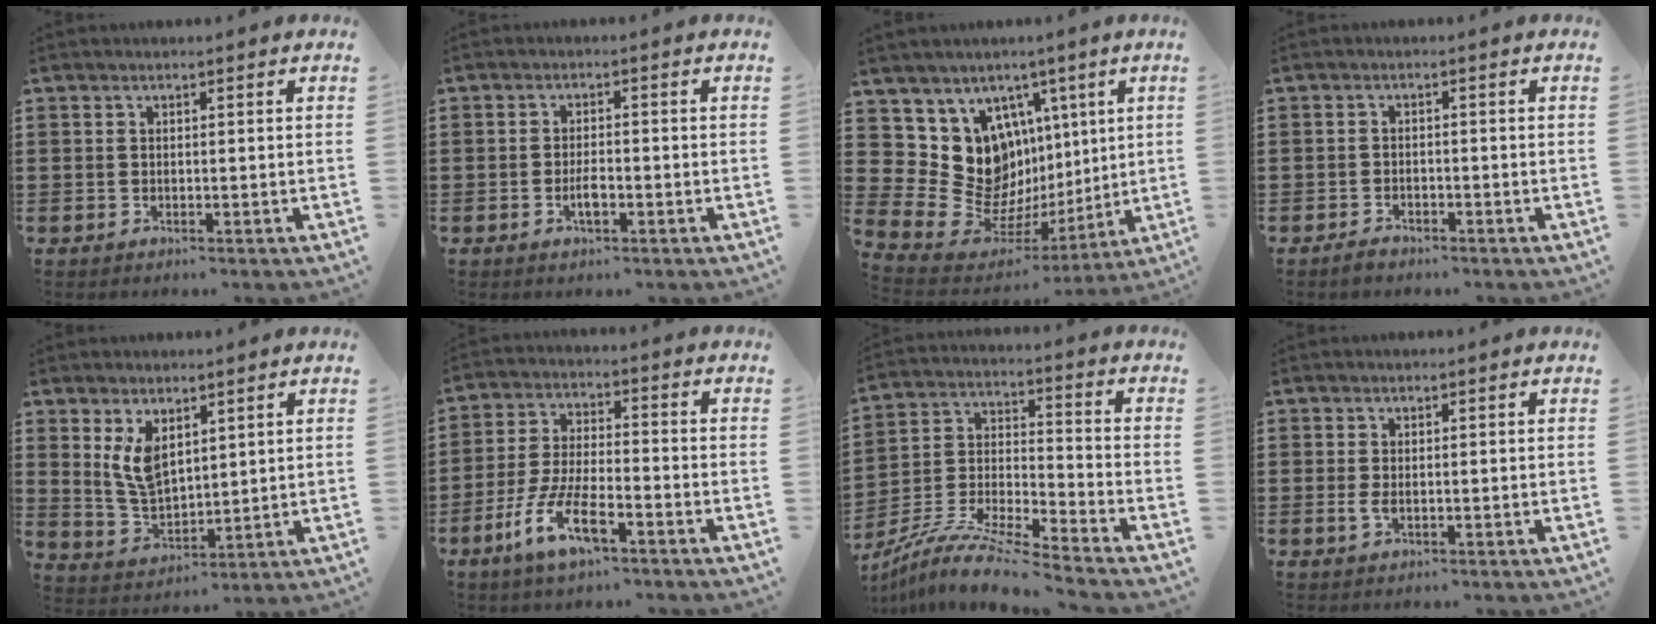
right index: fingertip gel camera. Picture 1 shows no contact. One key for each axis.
{"total": 2.8, "fx": -1.1, "fy": 0.7, "fz": 2.5, "tx": -0.054, "ty": -0.004, "tz": -0.020}
{"total": 13.6, "fx": 3.1, "fy": 12.4, "fz": 4.7, "tx": -0.130, "ty": -0.043, "tz": 0.075}
{"total": 1.4, "fx": -1.3, "fy": 0.4, "fz": 0.4, "tx": -0.012, "ty": -0.004, "tz": -0.025}
{"total": 7.0, "fx": 3.2, "fy": 3.8, "fz": 4.9, "tx": -0.121, "ty": -0.004, "tz": 0.057}
{"total": 8.8, "fx": -4.9, "fy": 2.6, "fz": 6.9, "tx": -0.162, "ty": -0.008, "tz": -0.096}
{"total": 8.8, "fx": -8.3, "fy": -0.1, "fz": 3.1, "tx": -0.063, "ty": -0.002, "tz": -0.168}
{"total": 1.4, "fx": -0.2, "fy": 0.4, "fz": 1.3, "tx": -0.034, "ty": -0.006, "tz": -0.005}